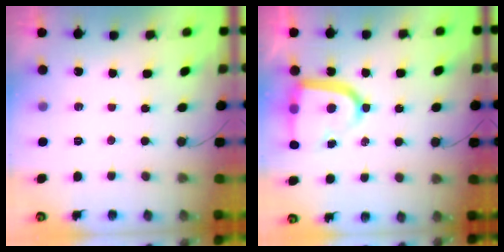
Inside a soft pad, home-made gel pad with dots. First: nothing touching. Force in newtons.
{"total": 14.9, "press": 14.8, "slide": 1.6}